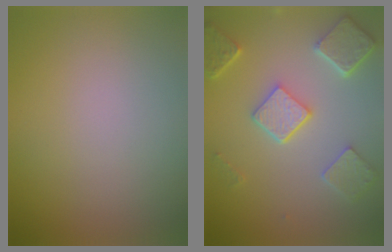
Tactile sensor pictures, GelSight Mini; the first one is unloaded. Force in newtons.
{"total": 5.4, "press": 4.1, "slide": 3.5}